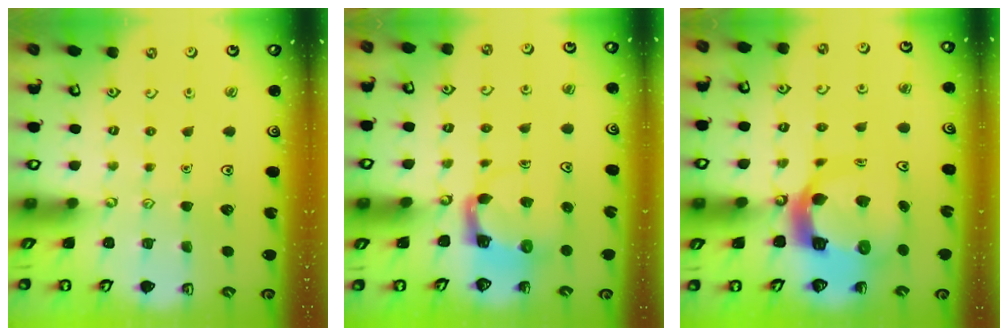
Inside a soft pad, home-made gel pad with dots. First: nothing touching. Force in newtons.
{"total": 3.9, "press": 3.9, "slide": 0.7}
{"total": 11.2, "press": 11.1, "slide": 1.7}